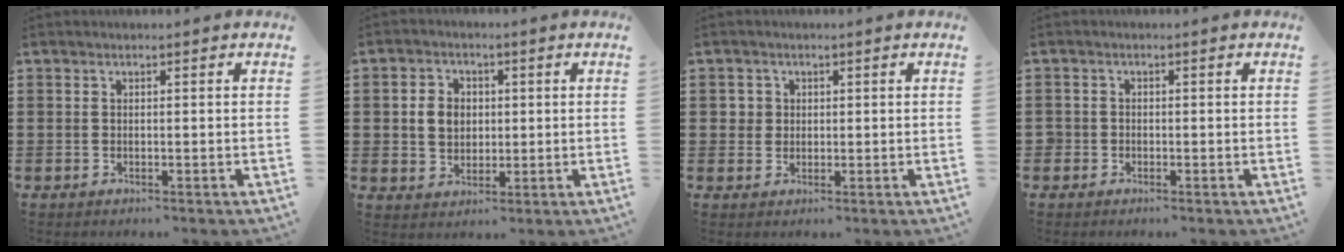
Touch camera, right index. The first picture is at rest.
{"total": 4.4, "force": [0.3, 3.6, 2.4], "torque": [-0.066, 0.010, 0.000]}
{"total": 1.9, "force": [0.5, 1.8, 0.4], "torque": [-0.016, 0.009, 0.008]}
{"total": 1.1, "force": [-0.6, 0.9, 0.1], "torque": [-0.005, 0.001, -0.014]}